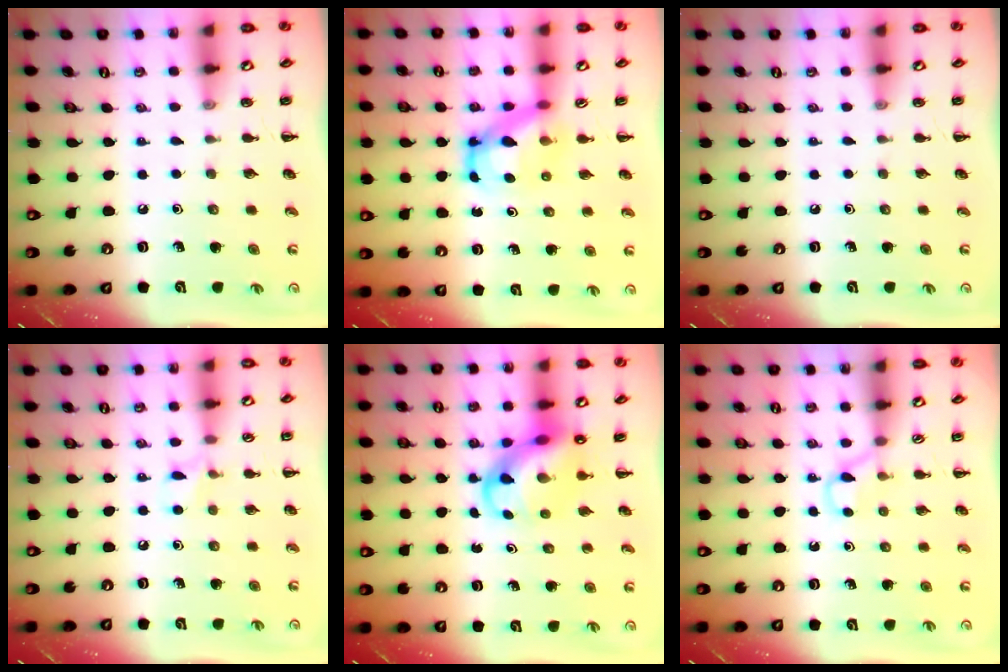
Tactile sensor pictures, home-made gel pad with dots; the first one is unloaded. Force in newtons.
{"total": 5.8, "press": 5.8, "slide": 0.8}
{"total": 0.0}
{"total": 4.8, "press": 4.5, "slide": 1.7}
{"total": 8.7, "press": 8.3, "slide": 2.5}
{"total": 2.7, "press": 2.4, "slide": 1.1}